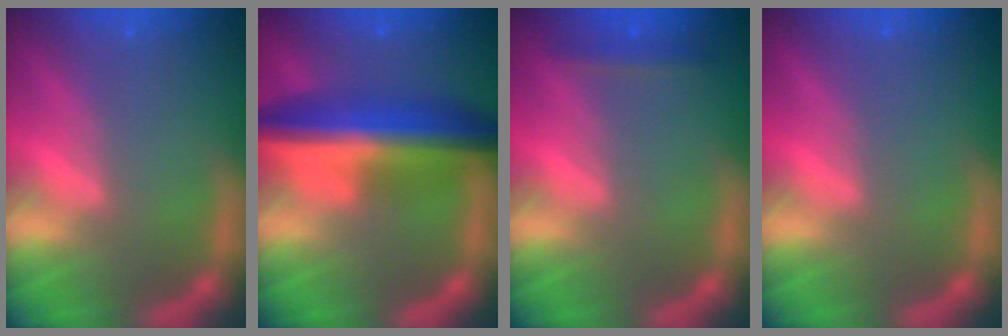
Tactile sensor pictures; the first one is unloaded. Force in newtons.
{"total": 9.5}
{"total": 1.4}
{"total": 0.0}